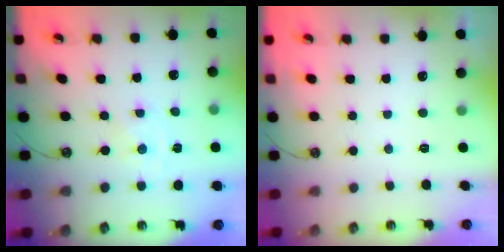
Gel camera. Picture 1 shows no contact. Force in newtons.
{"total": 0.0}